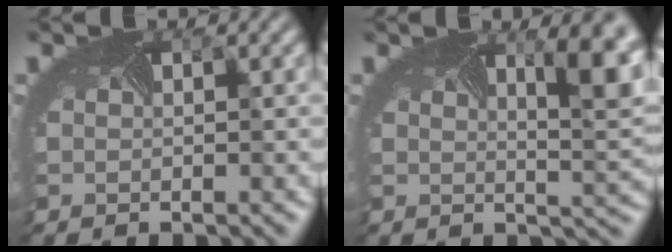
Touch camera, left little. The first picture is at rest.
{"total": 9.6, "force": [2.7, 3.6, 8.5], "torque": [-0.103, 0.010, 0.040]}